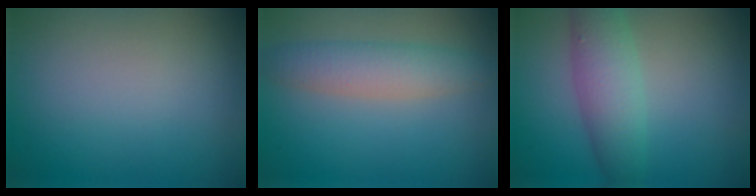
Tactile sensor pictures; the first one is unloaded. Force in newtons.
{"total": 3.4, "press": 3.4, "slide": 0.1}
{"total": 3.4, "press": 3.4, "slide": 0.3}